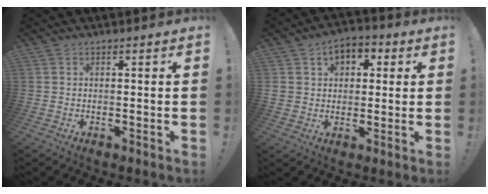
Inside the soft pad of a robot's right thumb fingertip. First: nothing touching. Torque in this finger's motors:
{"motor_torque": [0.06, 0.12, 0.14, 0.18, 0.00]}